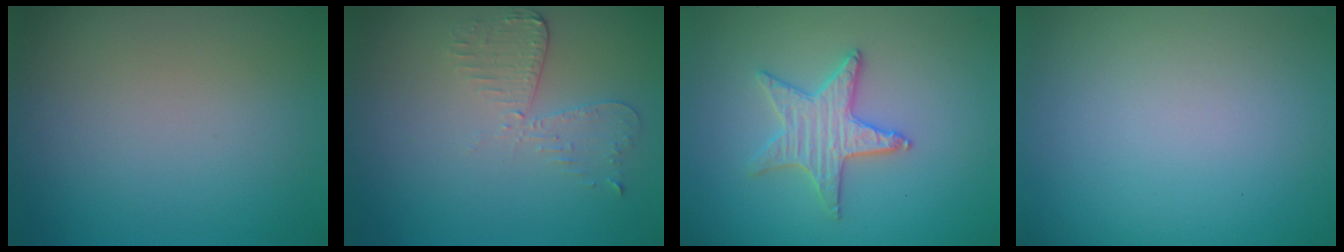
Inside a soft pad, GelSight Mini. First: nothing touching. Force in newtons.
{"total": 2.6, "press": 2.3, "slide": 1.3}
{"total": 3.1, "press": 3.1, "slide": 0.4}
{"total": 0.0}